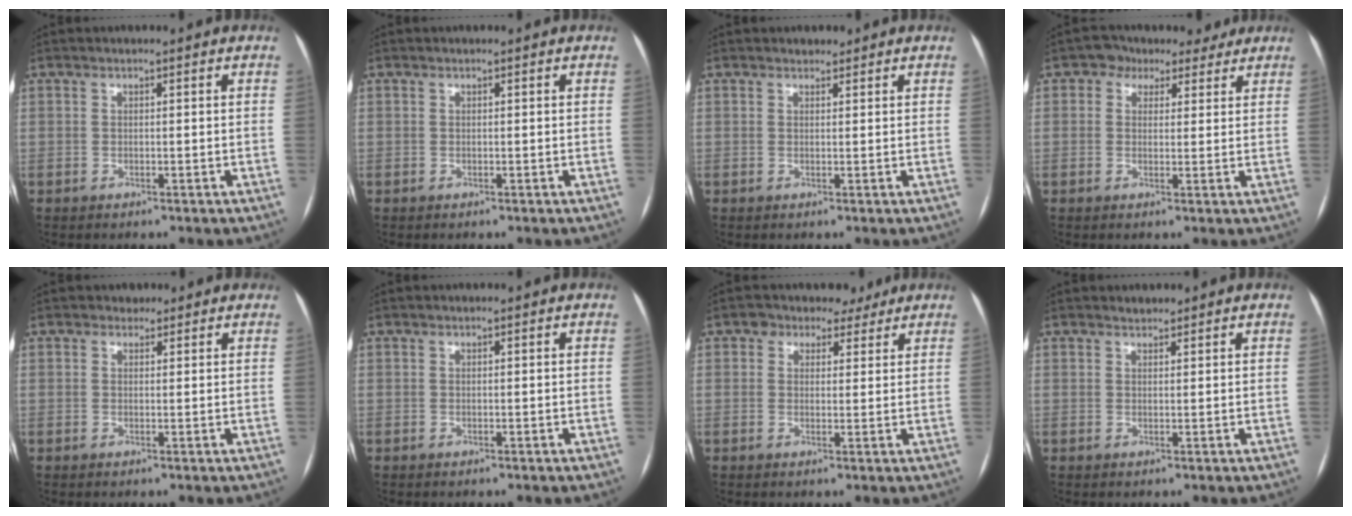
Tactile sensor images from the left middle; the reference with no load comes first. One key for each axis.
{"total": 0.0}
{"total": 1.1, "fx": 0.9, "fy": 0.6, "fz": 0.2, "tx": -0.005, "ty": 0.004, "tz": 0.011}
{"total": 5.5, "fx": 3.5, "fy": 3.9, "fz": 1.3, "tx": -0.014, "ty": 0.027, "tz": 0.047}
{"total": 1.6, "fx": 1.1, "fy": 1.2, "fz": -0.1, "tx": 0.011, "ty": 0.005, "tz": 0.008}
{"total": 0.0}
{"total": 4.7, "fx": 3.3, "fy": 3.2, "fz": 1.1, "tx": -0.008, "ty": 0.018, "tz": 0.045}
{"total": 1.0, "fx": 0.9, "fy": 0.4, "fz": 0.1, "tx": -0.007, "ty": 0.004, "tz": 0.016}